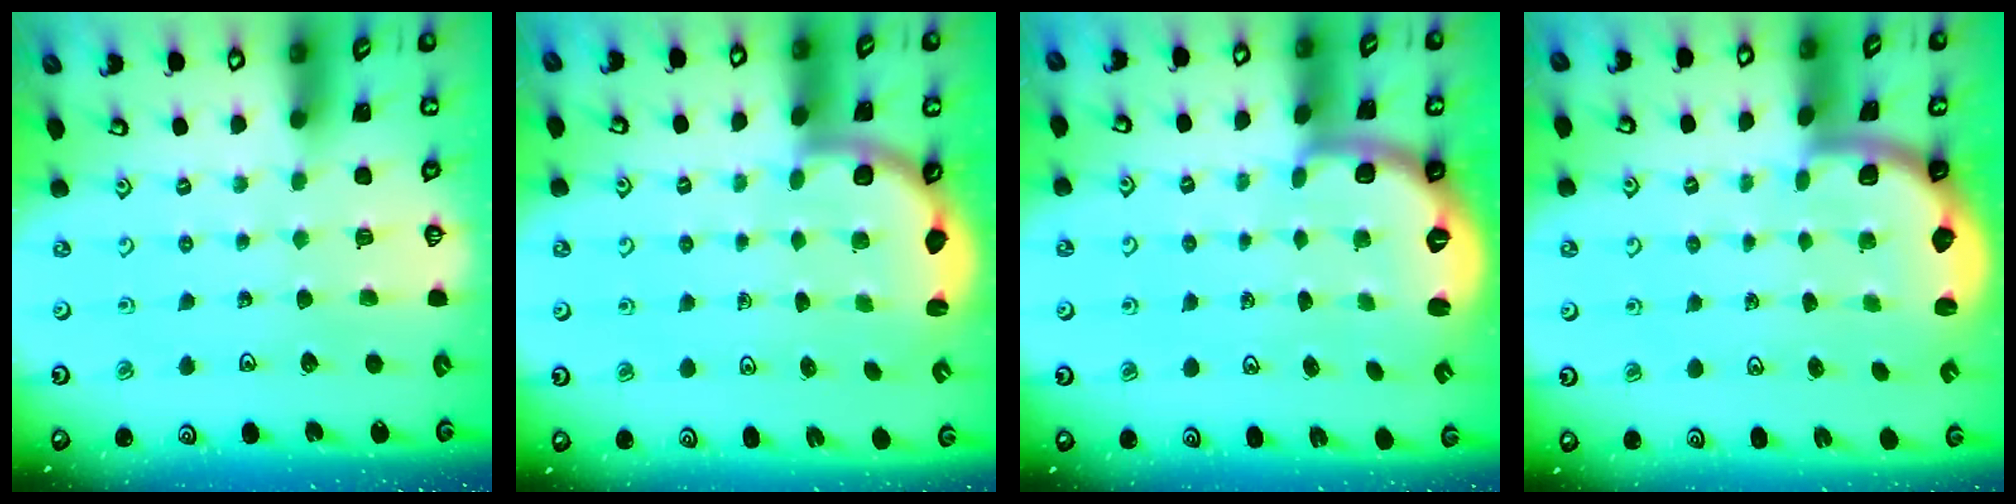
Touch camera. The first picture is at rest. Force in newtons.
{"total": 3.3, "press": 2.6, "slide": 1.9}
{"total": 2.5, "press": 2.0, "slide": 1.5}
{"total": 1.9, "press": 1.8, "slide": 0.5}